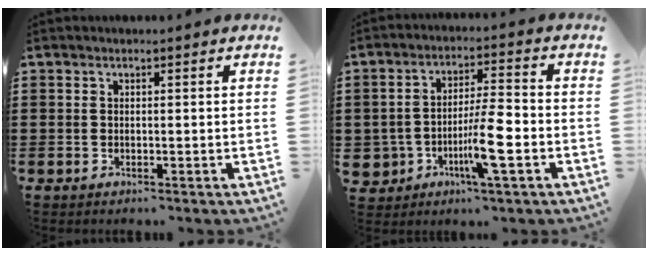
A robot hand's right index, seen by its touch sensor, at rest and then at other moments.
{"total": 8.7, "force": [-3.1, 2.5, 7.7], "torque": [-0.148, -0.002, -0.055]}